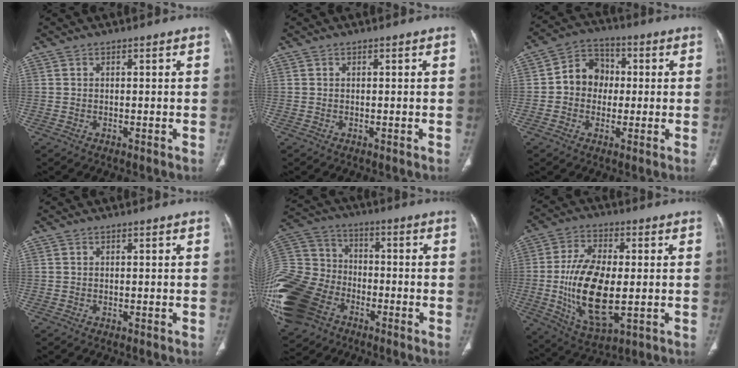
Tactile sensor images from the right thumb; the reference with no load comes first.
{"total": 0.0}
{"total": 8.7, "force": [0.1, 7.5, 4.4], "torque": [-0.041, 0.023, -0.013]}
{"total": 0.0}
{"total": 27.5, "force": [-11.5, 19.9, 15.1], "torque": [-0.411, 0.036, -0.211]}
{"total": 16.9, "force": [-1.6, 8.4, 14.5], "torque": [-0.271, -0.010, -0.020]}